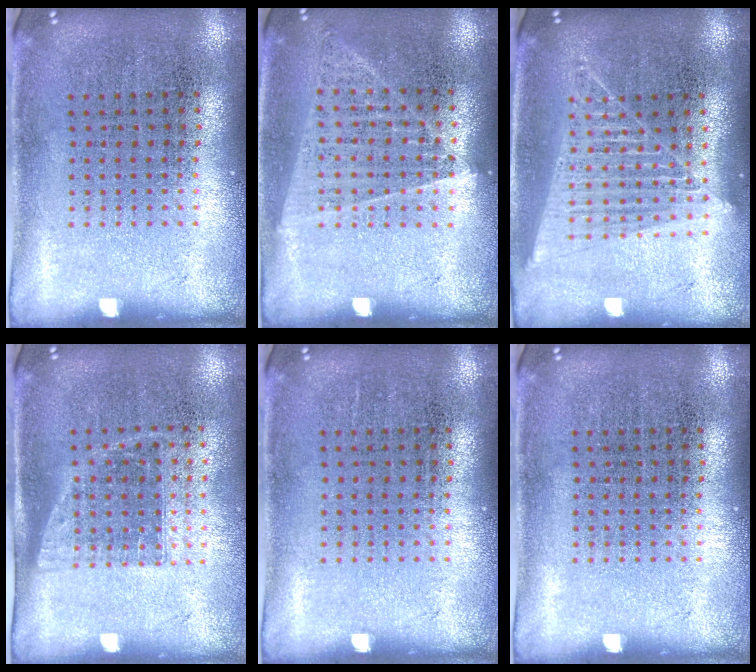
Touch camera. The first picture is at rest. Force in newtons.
{"total": 1.2, "press": 1.1, "slide": 0.1}
{"total": 1.5, "press": 1.4, "slide": 0.5}
{"total": 1.1, "press": 0.9, "slide": 0.6}
{"total": 0.0}
{"total": 0.0}